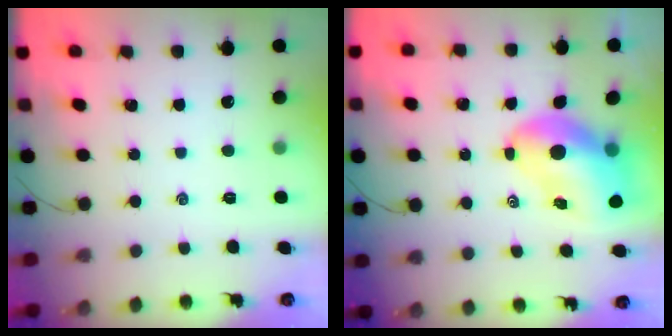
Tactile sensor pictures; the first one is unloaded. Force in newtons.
{"total": 10.7, "press": 10.3, "slide": 3.1}